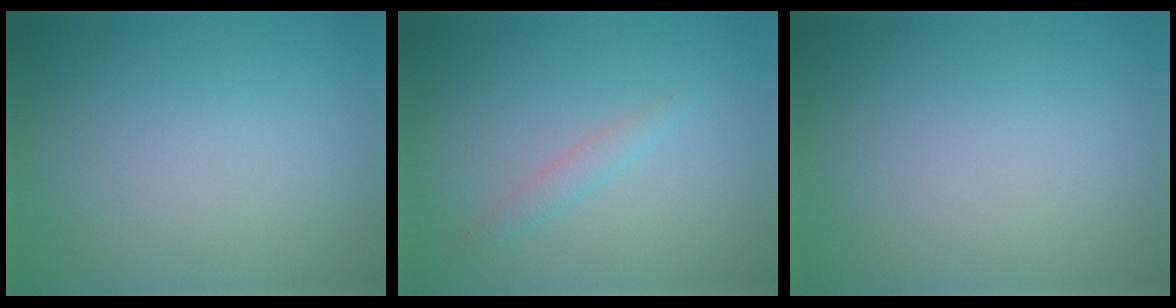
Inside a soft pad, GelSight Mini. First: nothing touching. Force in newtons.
{"total": 1.2, "press": 1.2, "slide": 0.0}
{"total": 0.0}